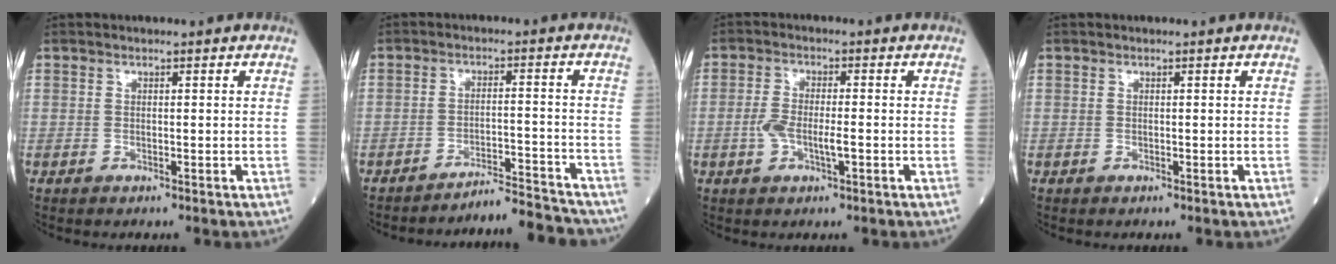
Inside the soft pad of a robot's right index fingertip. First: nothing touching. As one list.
[{"total": 7.7, "force": [-7.7, -0.2, 0.1], "torque": [0.010, 0.017, -0.115]}, {"total": 4.6, "force": [-1.1, 1.5, 4.2], "torque": [-0.088, 0.009, -0.019]}, {"total": 0.0}]